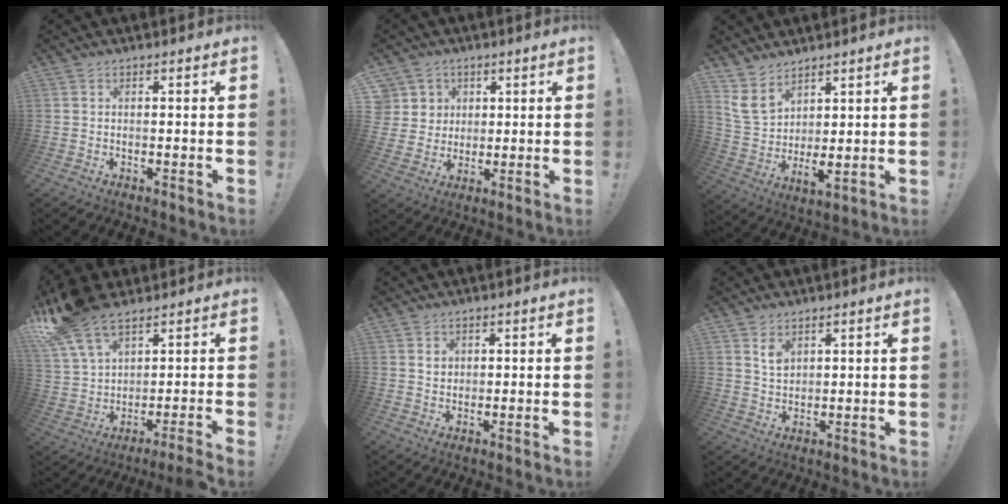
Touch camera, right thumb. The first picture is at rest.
{"total": 7.2, "force": [2.7, 6.5, 1.2], "torque": [-0.020, -0.019, 0.058]}
{"total": 8.2, "force": [5.6, 4.4, 4.1], "torque": [-0.088, -0.044, 0.115]}
{"total": 11.1, "force": [5.9, 4.1, 8.5], "torque": [-0.168, -0.024, 0.117]}
{"total": 2.5, "force": [1.0, 2.1, 1.0], "torque": [-0.001, -0.004, 0.015]}
{"total": 5.1, "force": [3.0, 3.6, 2.0], "torque": [-0.020, -0.020, 0.053]}